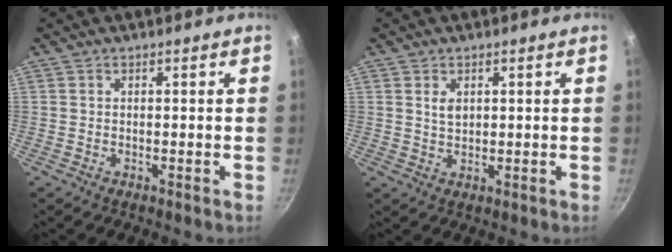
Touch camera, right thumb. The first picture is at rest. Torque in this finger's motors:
{"motor_torque": [0.32, -0.40, 0.52, -0.07, 0.05]}